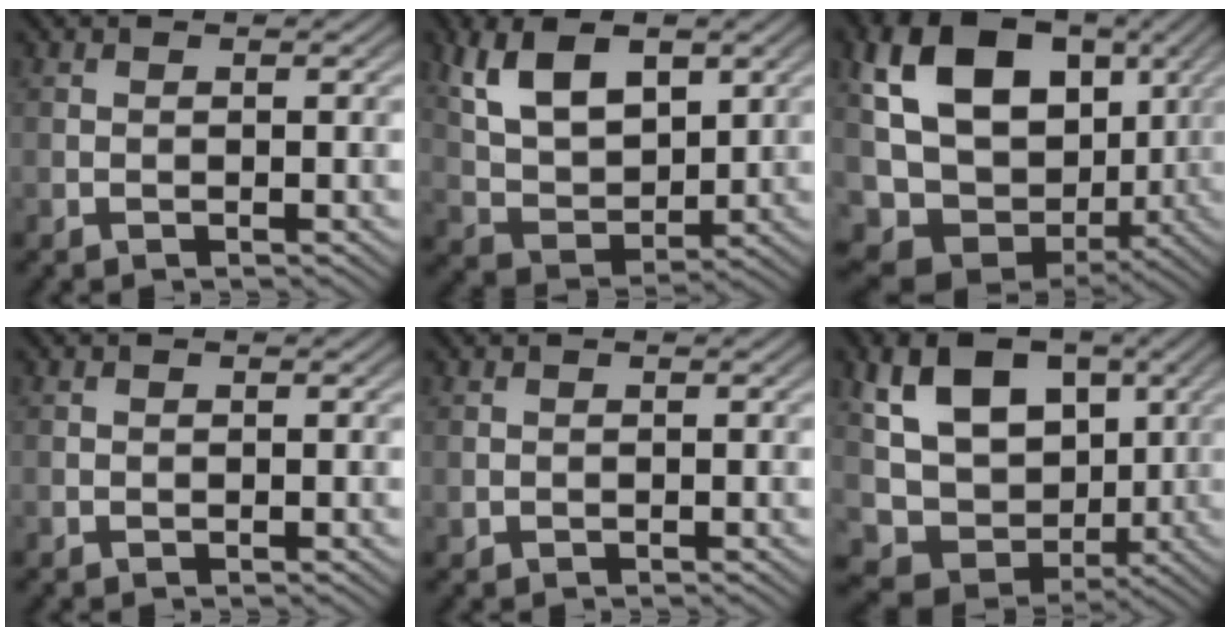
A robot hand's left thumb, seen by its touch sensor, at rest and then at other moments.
{"total": 10.4, "force": [4.4, 6.0, 7.4], "torque": [-0.160, 0.002, 0.086]}
{"total": 14.8, "force": [1.5, 11.2, 9.5], "torque": [-0.198, -0.029, 0.047]}
{"total": 0.0}
{"total": 0.0}
{"total": 11.0, "force": [1.8, 8.2, 7.2], "torque": [-0.142, -0.027, 0.044]}